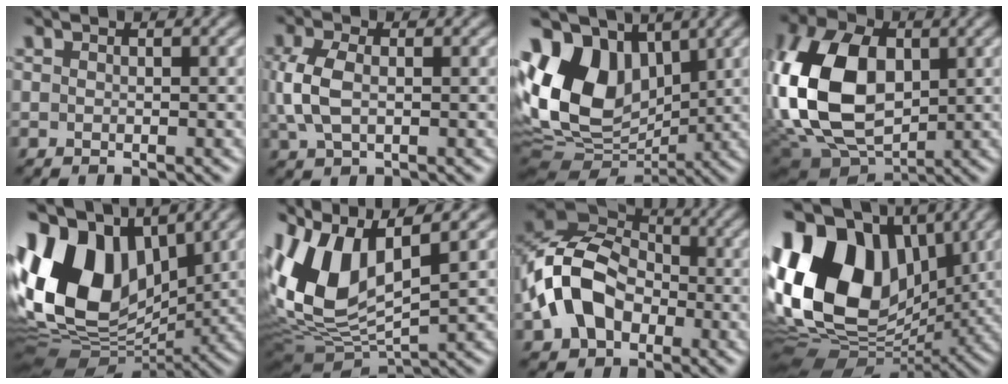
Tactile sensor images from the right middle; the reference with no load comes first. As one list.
[{"total": 3.6, "force": [0.3, 2.3, 2.8], "torque": [-0.074, 0.005, 0.007]}, {"total": 12.9, "force": [3.1, 9.1, 8.7], "torque": [-0.186, 0.021, 0.043]}, {"total": 14.0, "force": [1.2, 9.5, 10.1], "torque": [-0.238, 0.013, 0.012]}, {"total": 15.4, "force": [2.8, 10.4, 10.9], "torque": [-0.235, 0.024, 0.040]}, {"total": 10.6, "force": [2.4, 5.2, 8.9], "torque": [-0.200, 0.002, 0.044]}, {"total": 9.0, "force": [-1.9, 6.7, 5.7], "torque": [-0.117, 0.011, -0.050]}, {"total": 17.7, "force": [3.2, 12.3, 12.3], "torque": [-0.255, 0.030, 0.047]}]